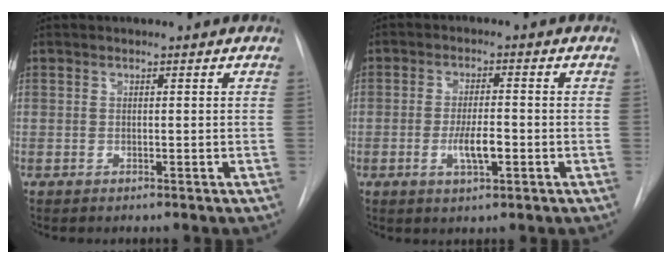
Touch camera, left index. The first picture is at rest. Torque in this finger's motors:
{"motor_torque": [0.19, 0.07, 0.12, 0.03]}